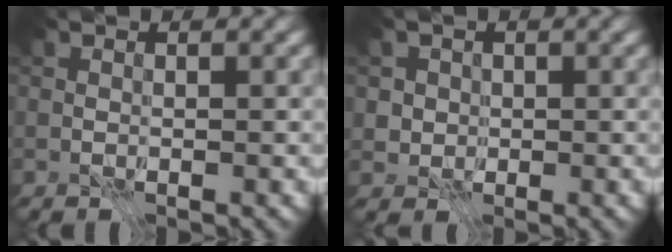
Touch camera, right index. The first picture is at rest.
{"total": 2.0, "force": [0.3, 2.0, 0.4], "torque": [-0.012, -0.002, 0.016]}